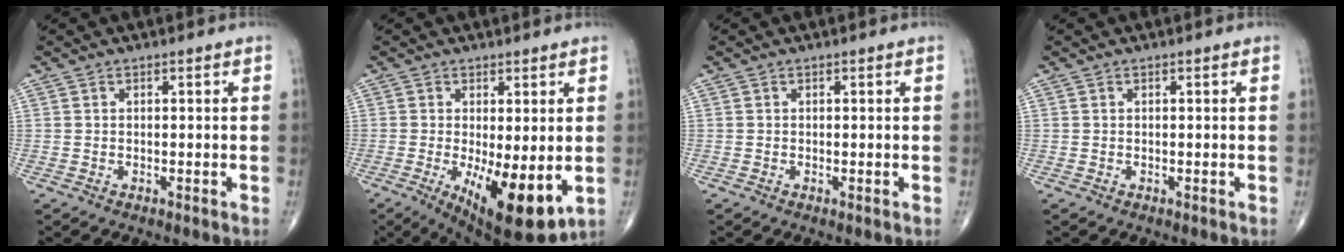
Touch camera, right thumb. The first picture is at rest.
{"total": 12.5, "force": [-2.5, 4.3, 11.5], "torque": [-0.171, -0.029, -0.023]}
{"total": 0.0}
{"total": 0.0}